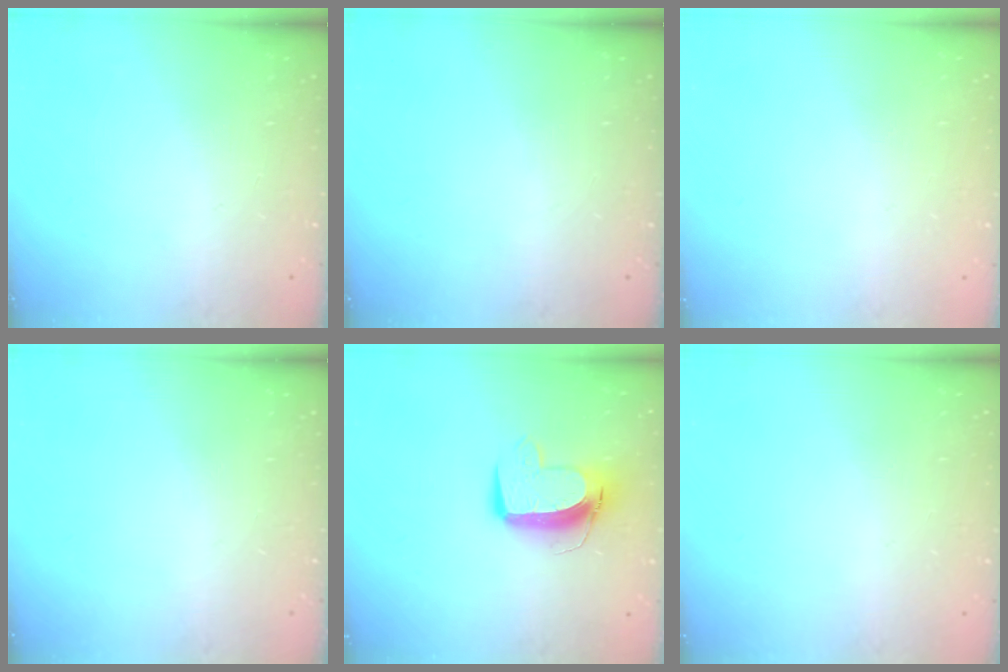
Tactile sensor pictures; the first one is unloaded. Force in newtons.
{"total": 0.0}
{"total": 0.0}
{"total": 0.0}
{"total": 11.1, "press": 11.0, "slide": 1.0}
{"total": 0.0}